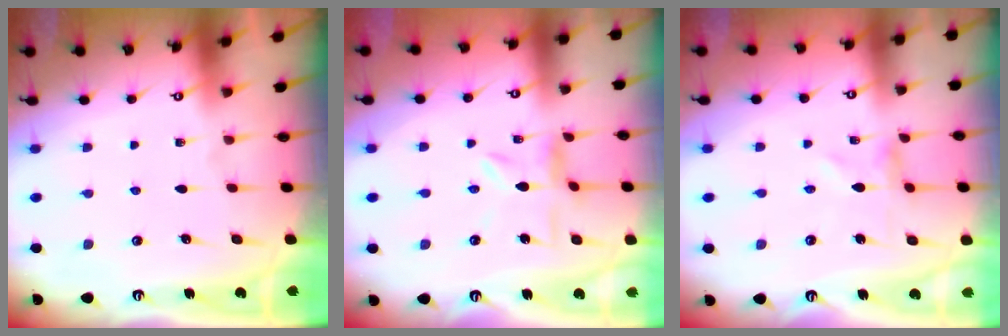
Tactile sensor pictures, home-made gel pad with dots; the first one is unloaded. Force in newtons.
{"total": 4.5, "press": 4.5, "slide": 0.5}
{"total": 0.0}